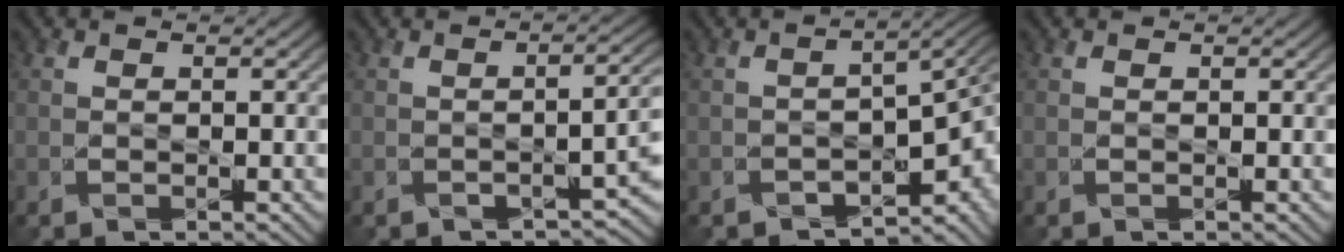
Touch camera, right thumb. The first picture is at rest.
{"total": 4.8, "force": [-2.1, 1.7, 4.0], "torque": [-0.048, -0.011, -0.027]}
{"total": 7.3, "force": [-3.7, 3.2, 5.4], "torque": [-0.069, -0.027, -0.050]}
{"total": 0.0}